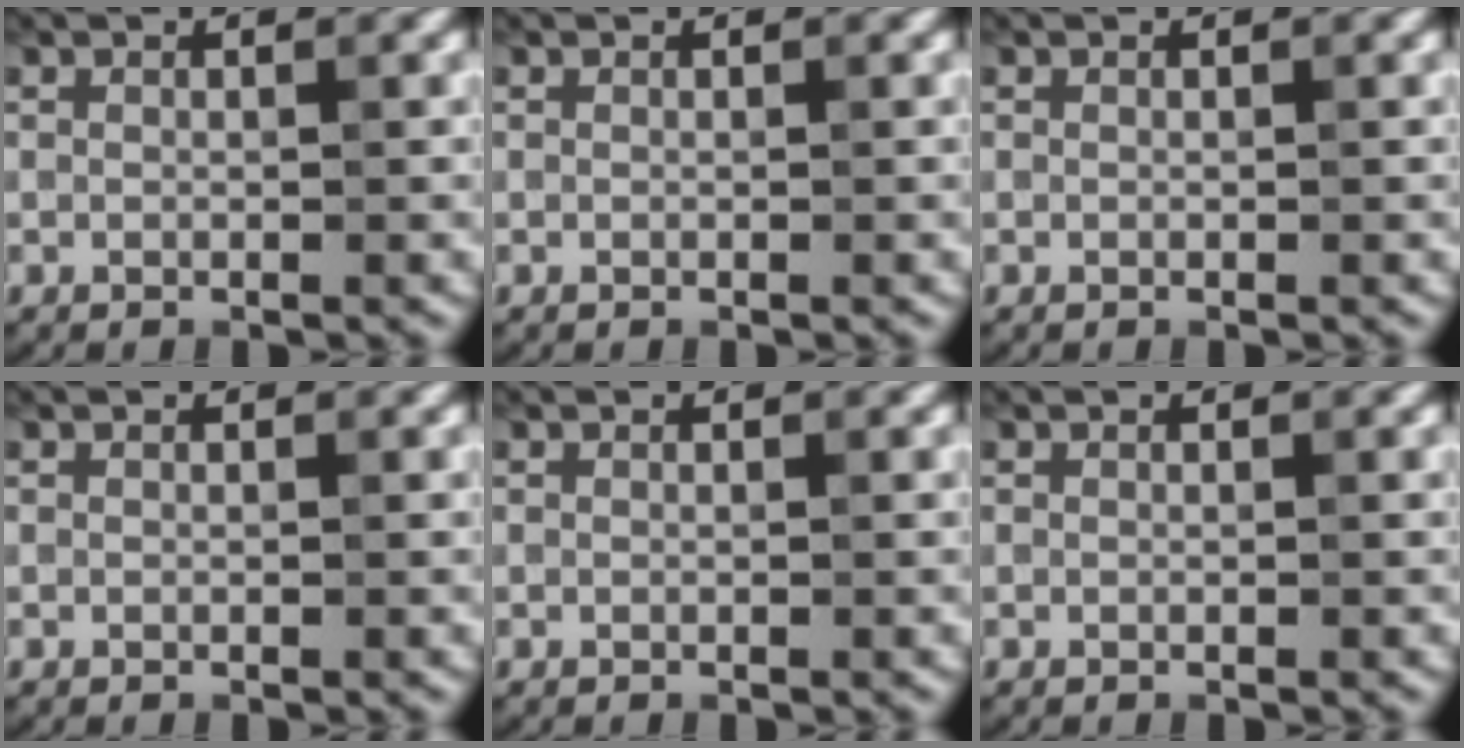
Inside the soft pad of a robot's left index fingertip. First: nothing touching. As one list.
[{"total": 0.0}, {"total": 0.0}, {"total": 0.0}, {"total": 0.0}, {"total": 0.0}]